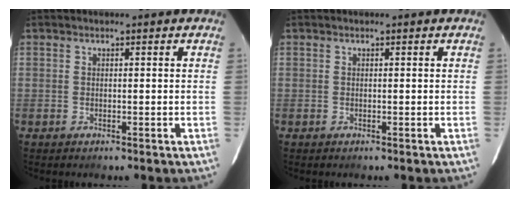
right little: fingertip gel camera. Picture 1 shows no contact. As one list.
[{"total": 0.0}]